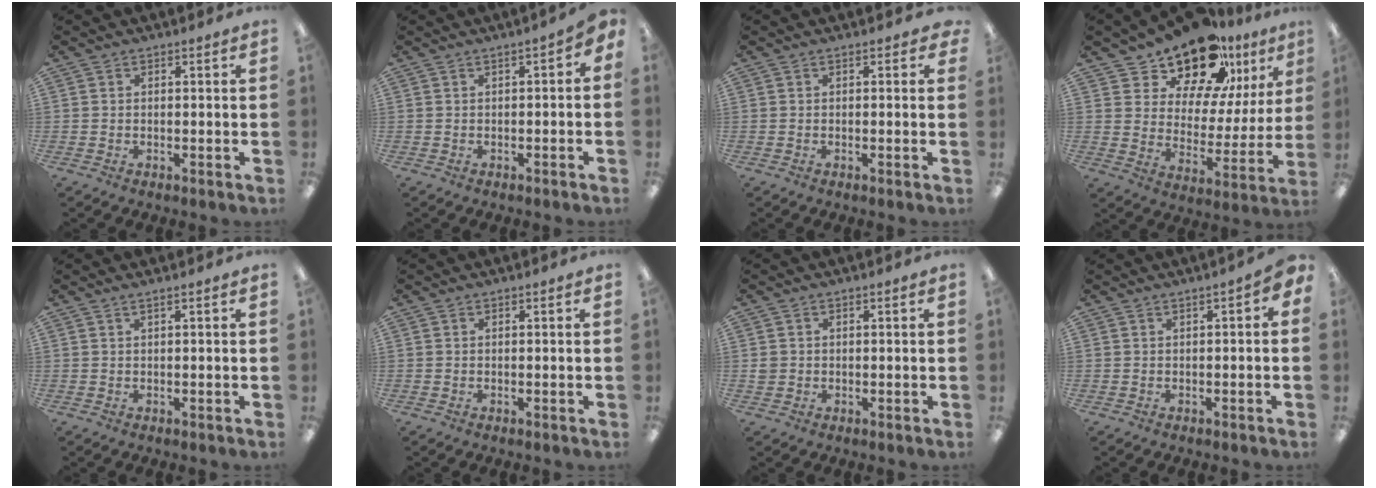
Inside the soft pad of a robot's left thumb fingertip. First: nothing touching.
{"total": 1.7, "force": [-0.7, 0.9, 1.2], "torque": [-0.022, 0.008, -0.014]}
{"total": 0.6, "force": [-0.1, 0.6, 0.2], "torque": [0.005, 0.000, -0.004]}
{"total": 17.8, "force": [15.1, 7.2, 6.0], "torque": [-0.108, -0.119, 0.268]}
{"total": 1.0, "force": [0.5, 0.0, 0.9], "torque": [-0.016, -0.001, 0.009]}
{"total": 0.0}
{"total": 1.5, "force": [0.0, 1.5, 0.0], "torque": [-0.002, 0.005, -0.003]}
{"total": 1.5, "force": [-0.2, 0.7, 1.3], "torque": [-0.025, 0.007, -0.005]}